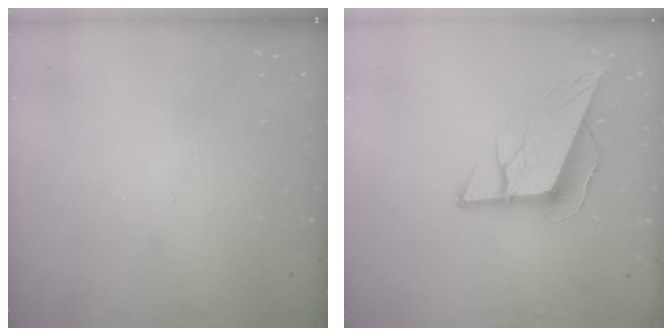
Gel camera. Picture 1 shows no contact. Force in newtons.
{"total": 13.0, "press": 12.6, "slide": 3.2}